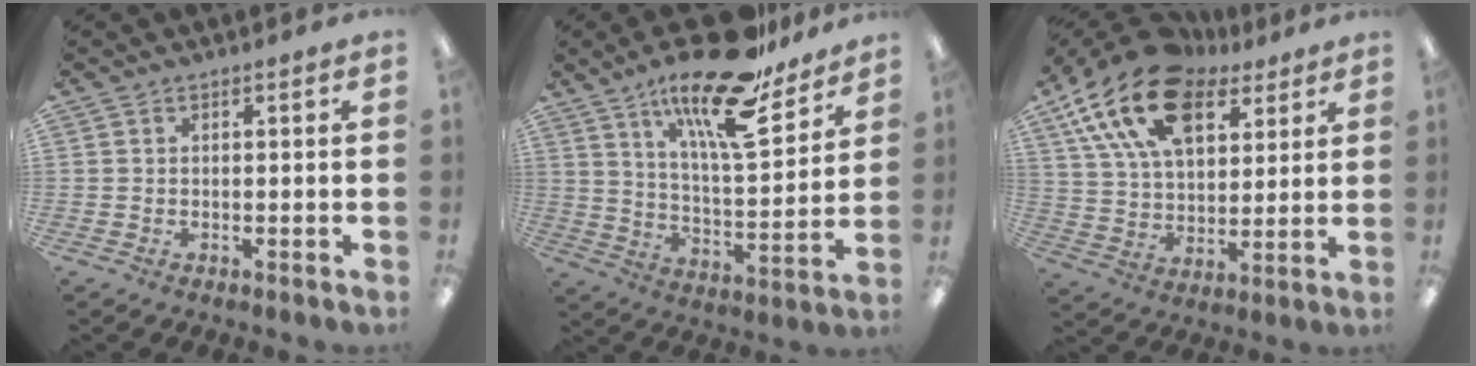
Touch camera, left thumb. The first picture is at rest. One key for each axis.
{"total": 21.5, "fx": 15.6, "fy": 6.0, "fz": 13.5, "tx": -0.224, "ty": -0.101, "tz": 0.258}
{"total": 20.9, "fx": 11.8, "fy": 12.1, "fz": 12.3, "tx": -0.232, "ty": -0.046, "tz": 0.210}